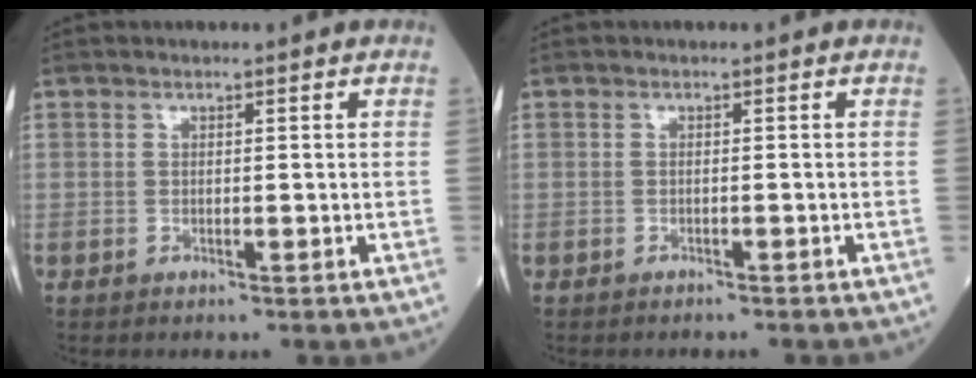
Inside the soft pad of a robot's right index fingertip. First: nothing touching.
{"total": 1.8, "force": [-1.6, 0.2, 0.7], "torque": [-0.015, -0.001, -0.019]}